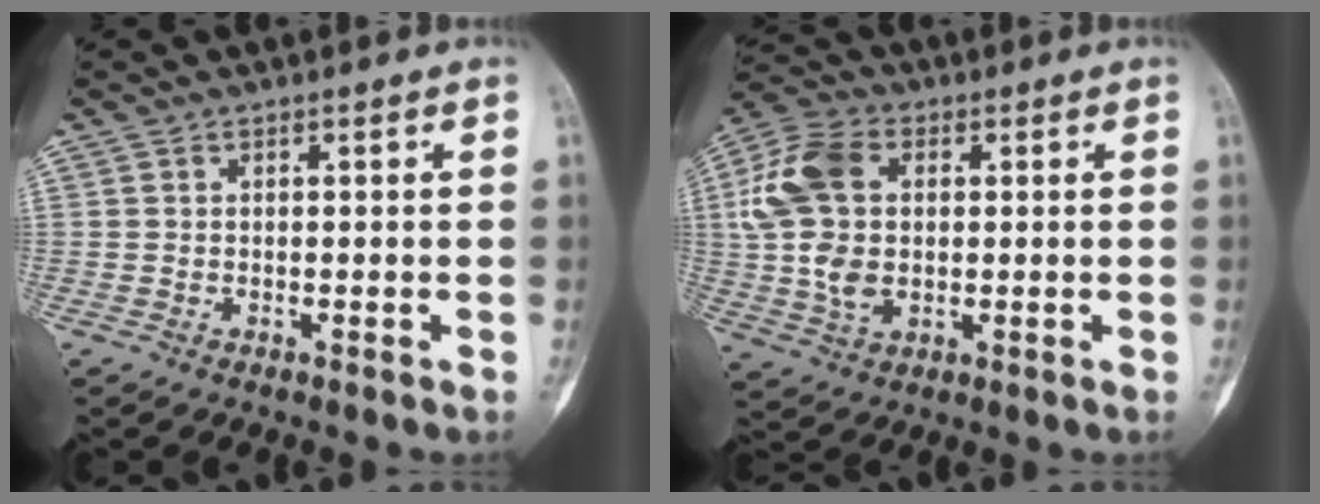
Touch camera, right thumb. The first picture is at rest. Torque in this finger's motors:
{"motor_torque": [1.63, 1.63, 0.77, -0.80, 0.36]}